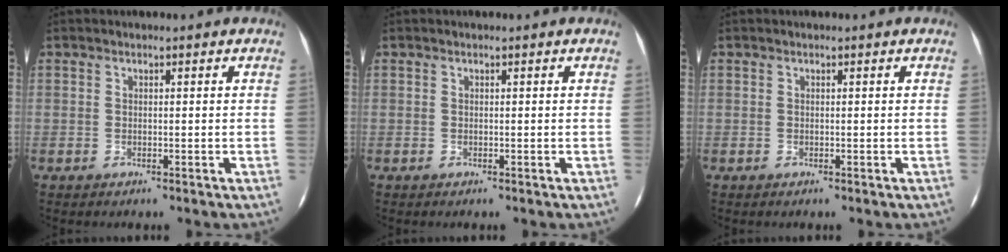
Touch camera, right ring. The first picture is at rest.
{"total": 0.0}
{"total": 0.0}